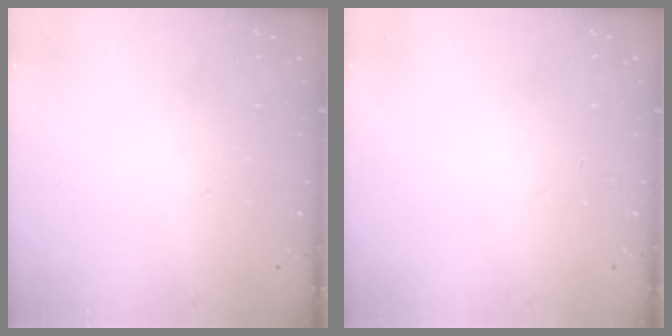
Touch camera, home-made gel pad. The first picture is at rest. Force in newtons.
{"total": 0.0}